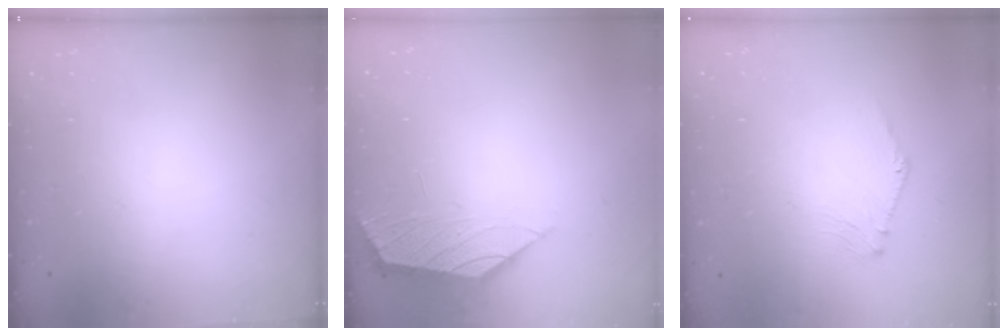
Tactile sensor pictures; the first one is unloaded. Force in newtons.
{"total": 0.8, "press": 0.7, "slide": 0.4}
{"total": 1.2, "press": 1.1, "slide": 0.4}